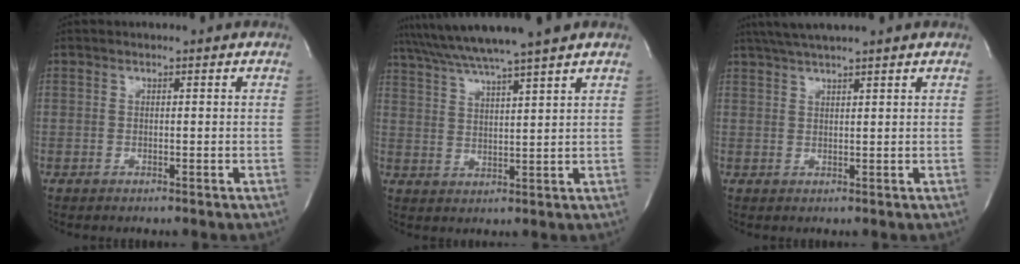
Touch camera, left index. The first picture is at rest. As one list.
[{"total": 10.9, "force": [9.4, -1.8, 5.3], "torque": [-0.098, 0.017, 0.151]}, {"total": 4.9, "force": [4.3, -0.8, 2.4], "torque": [-0.043, 0.021, 0.081]}]